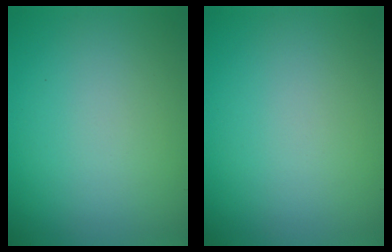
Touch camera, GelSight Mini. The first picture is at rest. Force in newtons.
{"total": 0.0}